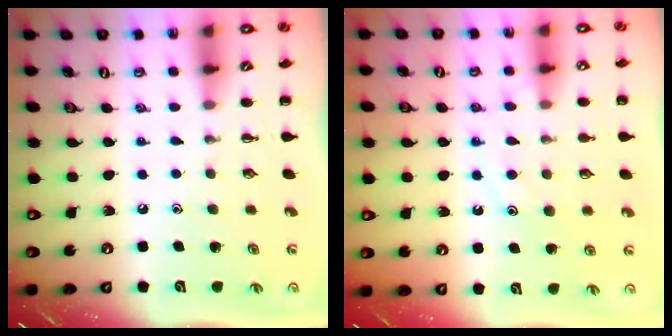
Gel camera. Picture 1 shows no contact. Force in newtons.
{"total": 12.0, "press": 12.0, "slide": 0.9}